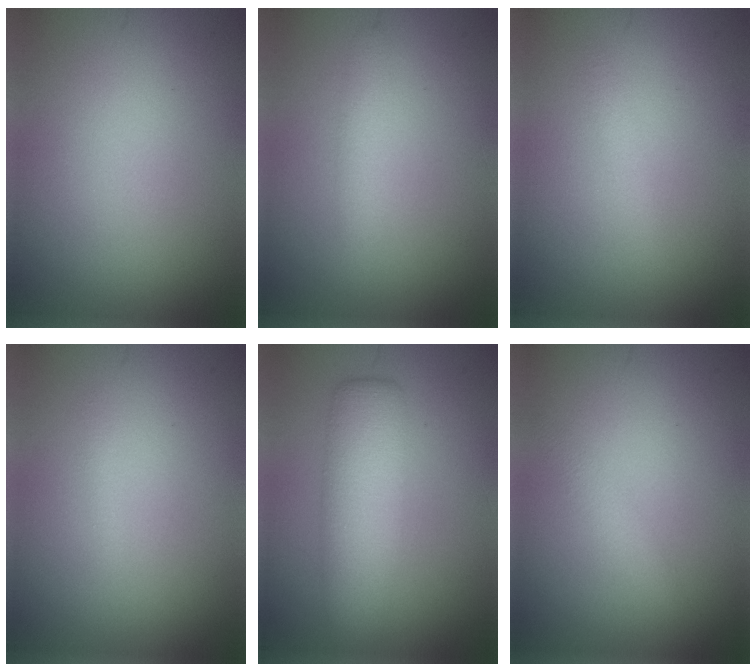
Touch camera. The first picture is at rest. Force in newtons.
{"total": 2.0, "press": 2.0, "slide": 0.1}
{"total": 1.0, "press": 1.0, "slide": 0.1}
{"total": 0.5, "press": 0.5, "slide": 0.1}
{"total": 6.2, "press": 6.2, "slide": 0.2}
{"total": 1.3, "press": 1.3, "slide": 0.1}